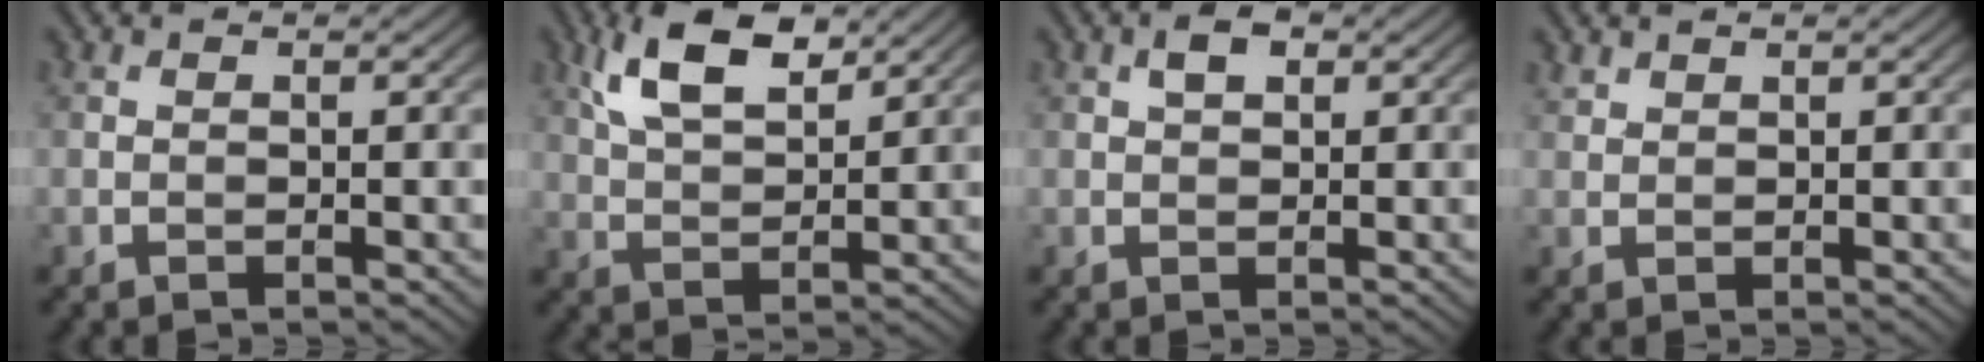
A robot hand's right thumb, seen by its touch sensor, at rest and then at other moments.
{"total": 7.9, "force": [4.6, 3.2, 5.6], "torque": [-0.120, 0.007, 0.093]}
{"total": 2.3, "force": [0.9, 1.3, 1.7], "torque": [-0.029, 0.007, 0.013]}
{"total": 1.1, "force": [1.0, 0.4, 0.2], "torque": [-0.009, 0.002, 0.027]}